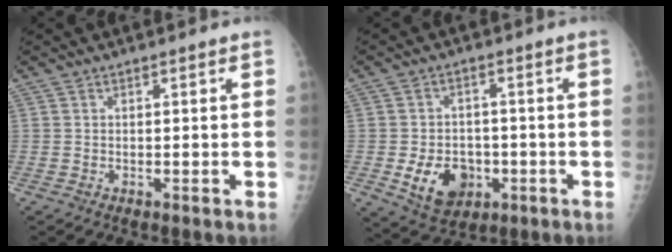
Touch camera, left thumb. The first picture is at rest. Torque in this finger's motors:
{"motor_torque": [1.01, 1.18, 1.11, 0.17, 0.08]}